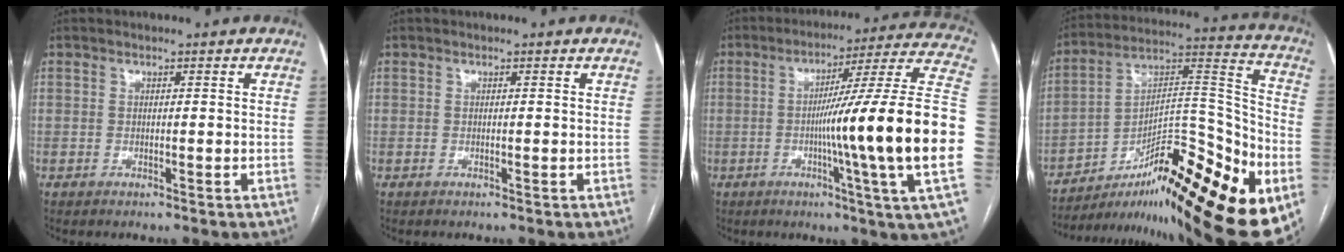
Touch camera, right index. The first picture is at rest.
{"total": 0.0}
{"total": 24.7, "force": [-3.9, -2.4, 24.3], "torque": [-0.284, 0.001, -0.082]}
{"total": 29.6, "force": [-16.4, 5.0, 24.2], "torque": [-0.313, 0.017, -0.252]}